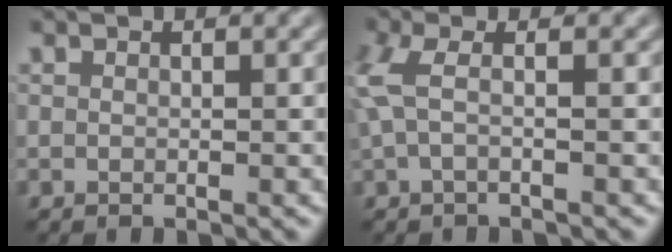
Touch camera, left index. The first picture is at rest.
{"total": 2.8, "force": [0.3, 0.8, 2.7], "torque": [-0.069, 0.005, -0.002]}